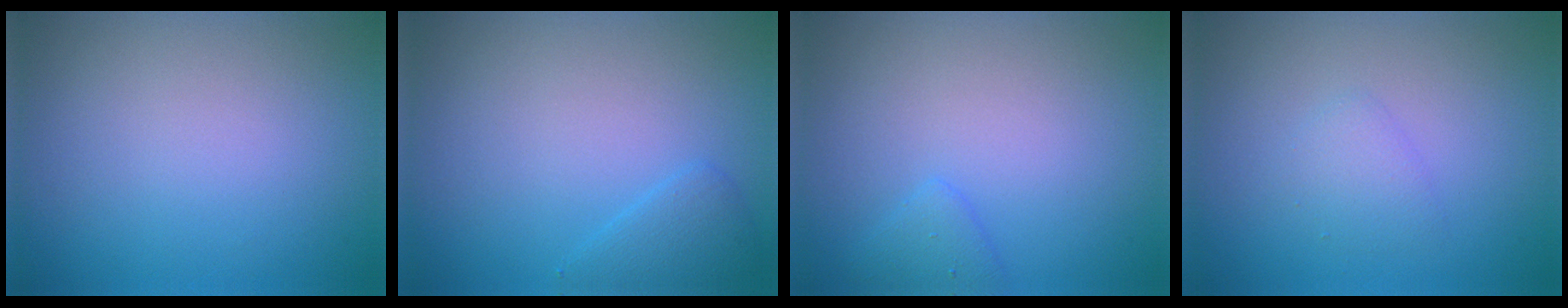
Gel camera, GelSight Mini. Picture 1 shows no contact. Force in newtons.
{"total": 1.7, "press": 1.7, "slide": 0.1}
{"total": 1.4, "press": 1.4, "slide": 0.1}
{"total": 1.4, "press": 1.4, "slide": 0.0}